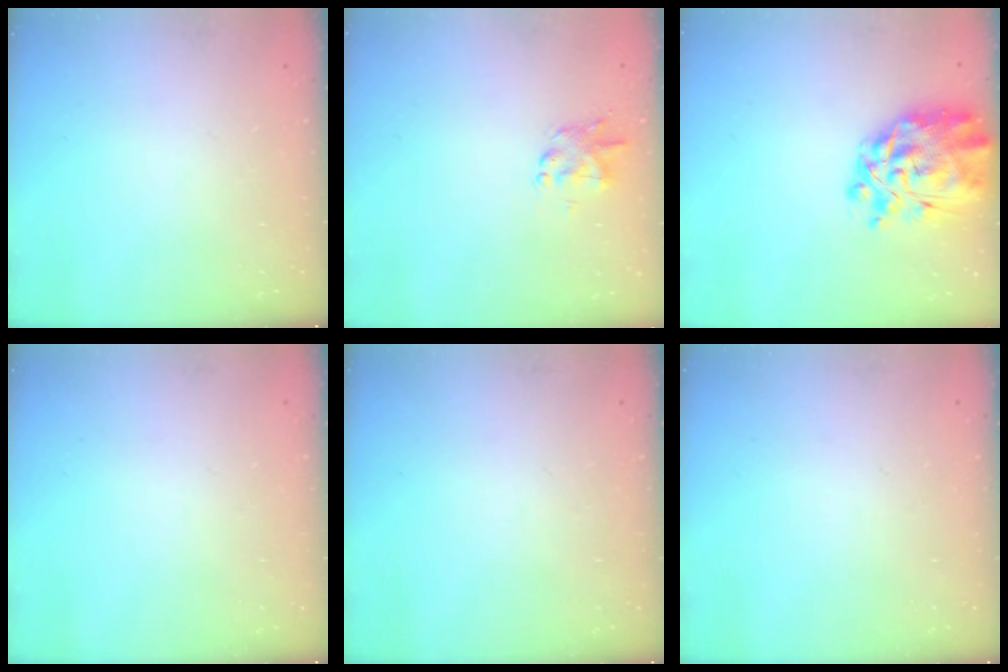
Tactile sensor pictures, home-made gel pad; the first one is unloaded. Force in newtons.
{"total": 1.4, "press": 1.3, "slide": 0.5}
{"total": 13.6, "press": 12.7, "slide": 4.9}
{"total": 0.0}
{"total": 0.0}
{"total": 0.0}